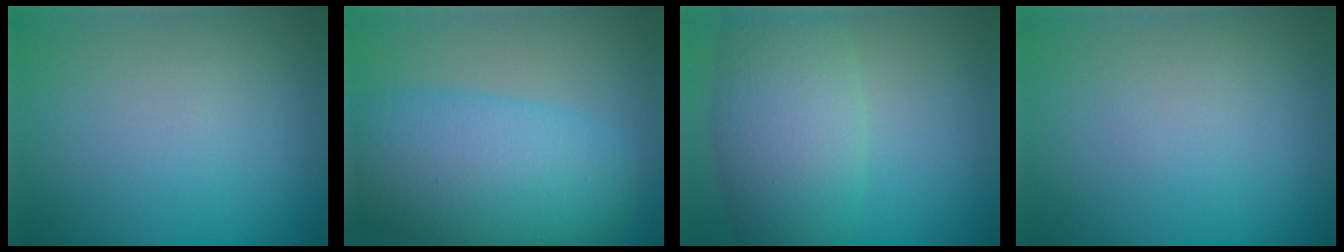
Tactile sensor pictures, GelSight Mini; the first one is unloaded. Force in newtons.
{"total": 9.5, "press": 9.5, "slide": 0.2}
{"total": 7.2, "press": 7.2, "slide": 0.6}
{"total": 0.0}